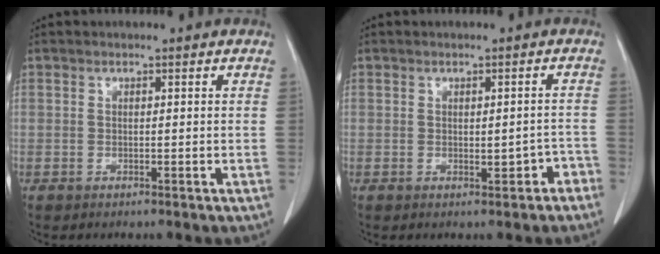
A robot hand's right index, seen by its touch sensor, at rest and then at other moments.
{"total": 2.4, "force": [-1.1, 1.0, 1.9], "torque": [-0.024, 0.004, -0.011]}